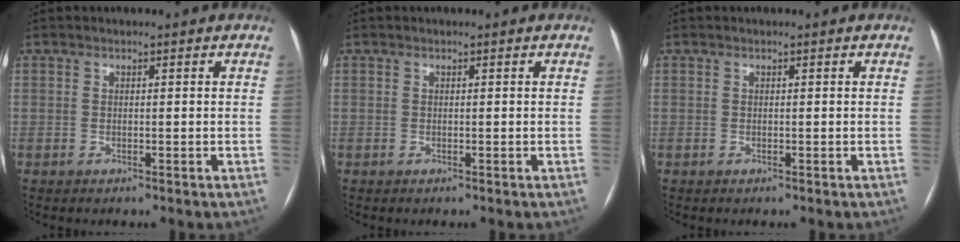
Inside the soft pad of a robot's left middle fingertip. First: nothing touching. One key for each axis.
{"total": 0.0}
{"total": 0.0}